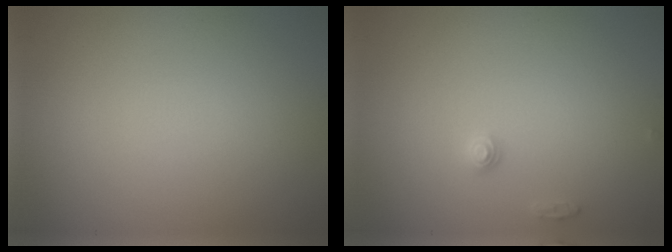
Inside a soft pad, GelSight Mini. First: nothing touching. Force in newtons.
{"total": 1.0, "press": 1.0, "slide": 0.1}